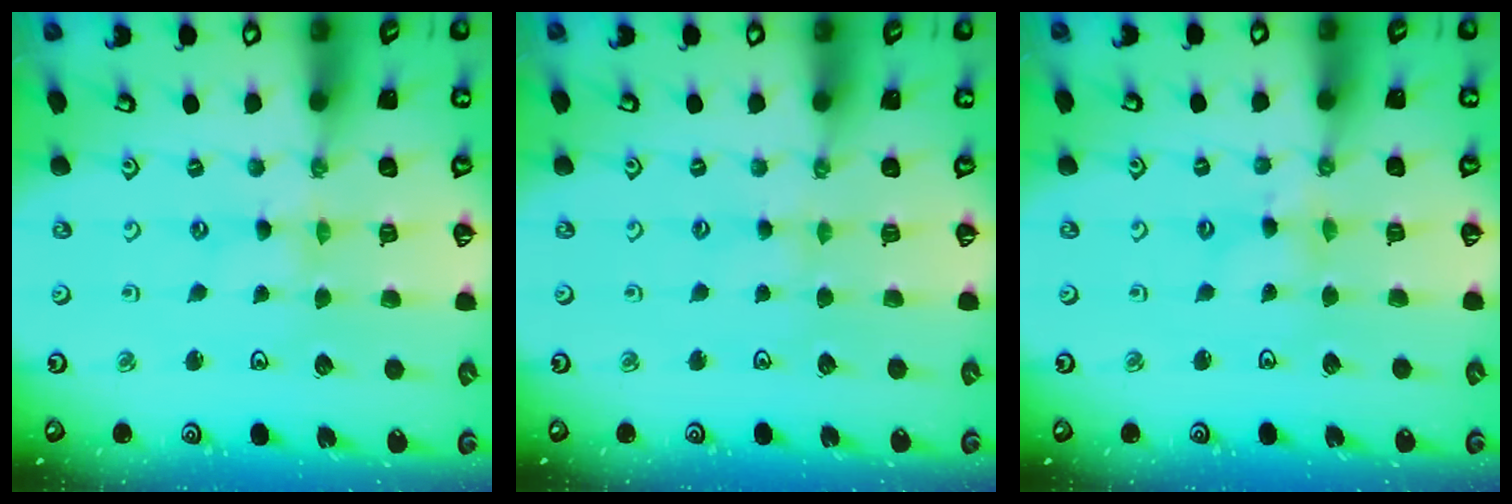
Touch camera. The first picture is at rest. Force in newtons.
{"total": 2.5, "press": 2.5, "slide": 0.3}
{"total": 2.0, "press": 2.0, "slide": 0.2}